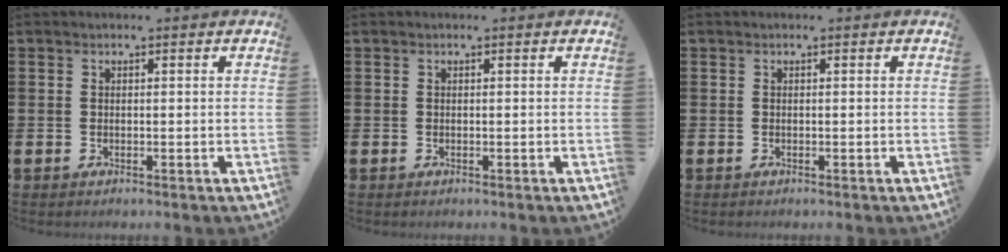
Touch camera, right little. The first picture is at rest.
{"total": 0.0}
{"total": 0.0}